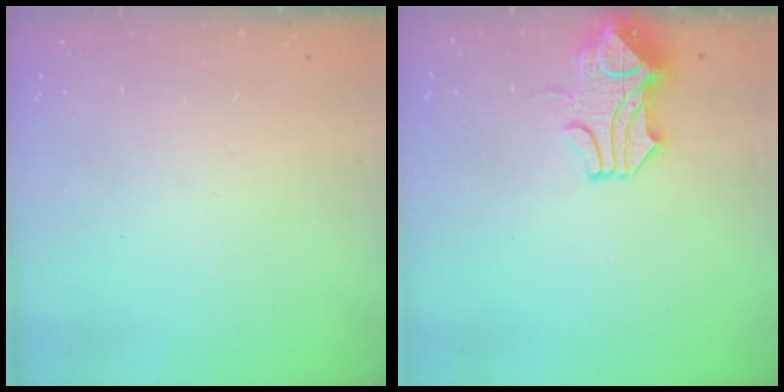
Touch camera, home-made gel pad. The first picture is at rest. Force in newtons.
{"total": 1.4, "press": 0.3, "slide": 1.4}